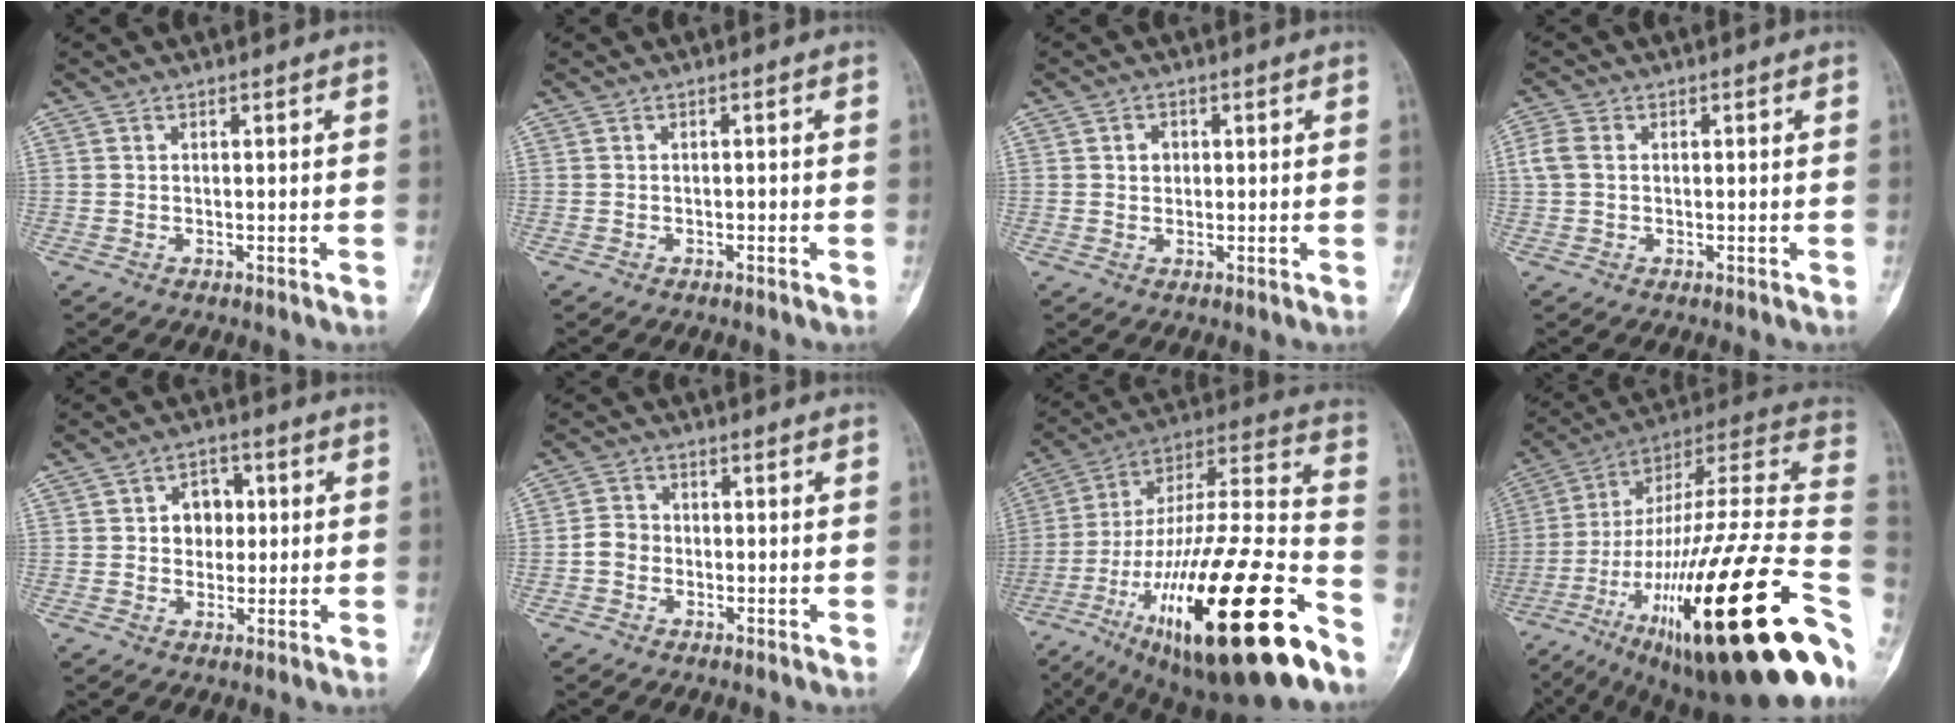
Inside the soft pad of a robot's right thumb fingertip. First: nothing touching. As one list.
[{"total": 0.7, "force": [-0.3, 0.4, 0.4], "torque": [-0.004, 0.002, -0.007]}, {"total": 2.2, "force": [0.4, 1.9, 1.1], "torque": [-0.002, 0.002, 0.005]}, {"total": 3.4, "force": [0.3, 2.5, 2.2], "torque": [-0.061, 0.009, 0.002]}, {"total": 6.0, "force": [0.9, 4.9, 3.5], "torque": [-0.016, 0.005, 0.009]}, {"total": 3.4, "force": [-0.9, 3.0, 1.4], "torque": [-0.014, 0.012, -0.025]}, {"total": 36.4, "force": [-18.5, 8.9, 30.0], "torque": [-0.485, 0.054, -0.297]}, {"total": 41.8, "force": [-13.5, 9.4, 38.4], "torque": [-0.546, 0.052, -0.223]}]